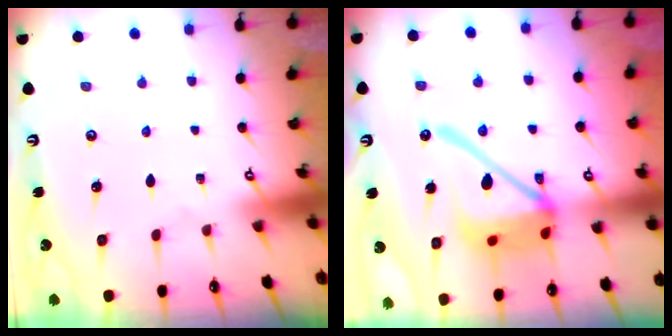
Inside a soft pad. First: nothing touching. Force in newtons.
{"total": 17.7, "press": 17.6, "slide": 2.2}